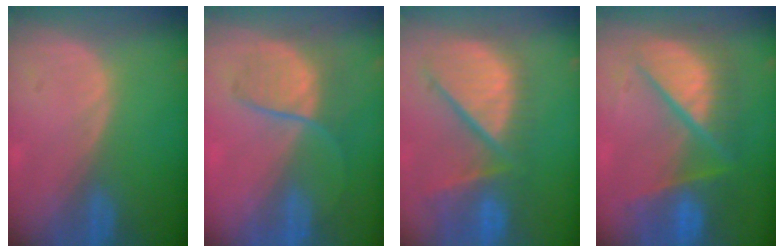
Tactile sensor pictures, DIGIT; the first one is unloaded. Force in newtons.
{"total": 6.5, "press": 6.3, "slide": 1.7}
{"total": 12.3, "press": 10.6, "slide": 6.3}
{"total": 10.9, "press": 10.9, "slide": 1.4}